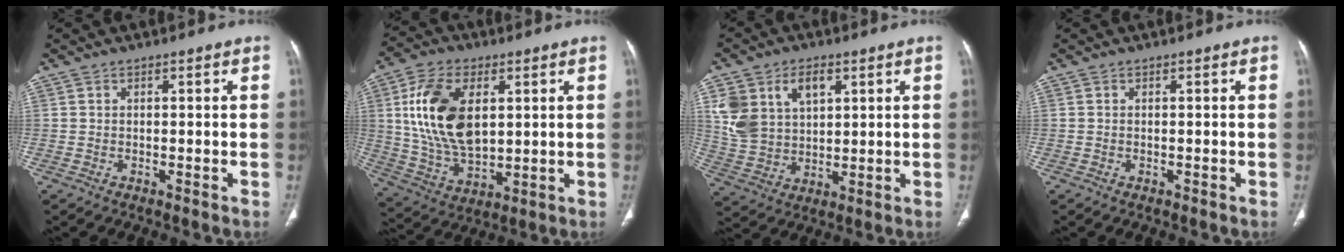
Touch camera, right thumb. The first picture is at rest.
{"total": 17.6, "force": [3.9, 10.2, 13.7], "torque": [-0.247, -0.012, 0.081]}
{"total": 12.5, "force": [4.8, 8.4, 7.9], "torque": [-0.130, -0.008, 0.102]}
{"total": 0.0}